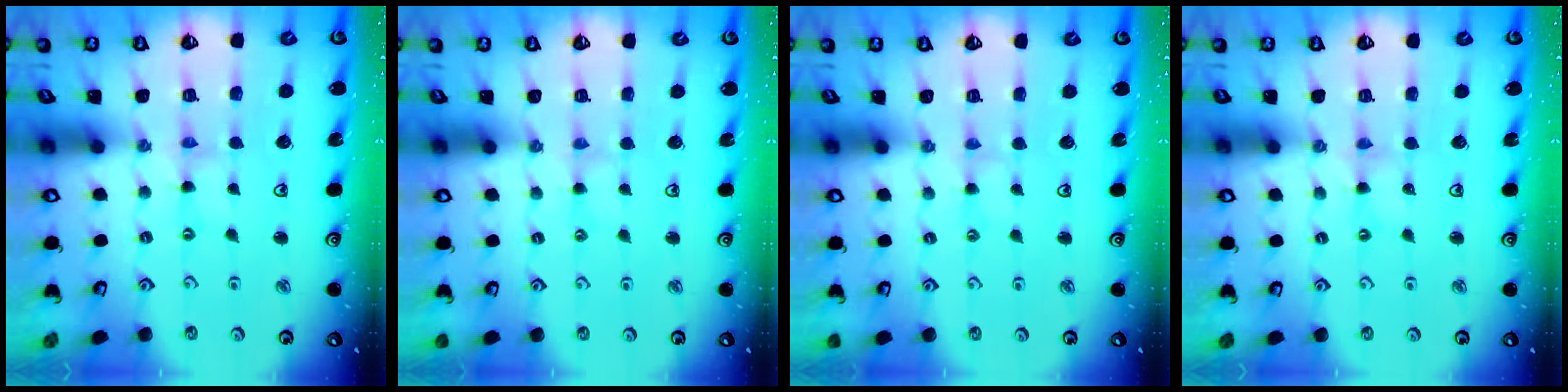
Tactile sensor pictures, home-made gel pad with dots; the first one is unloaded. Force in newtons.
{"total": 1.0, "press": 1.0, "slide": 0.3}
{"total": 0.9, "press": 0.9, "slide": 0.2}
{"total": 0.8, "press": 0.8, "slide": 0.2}